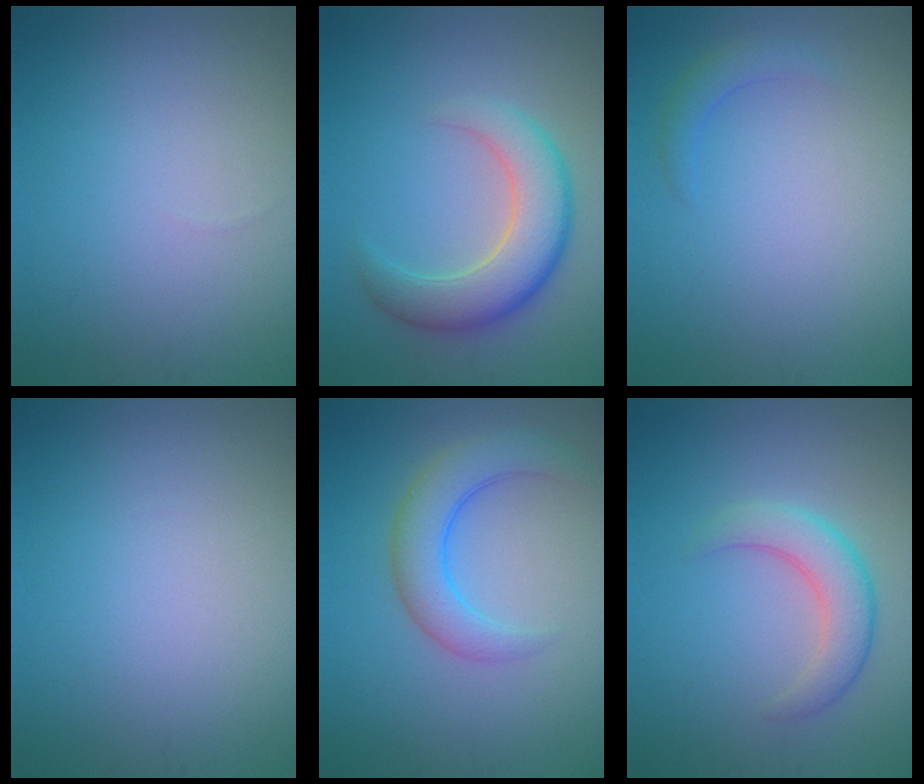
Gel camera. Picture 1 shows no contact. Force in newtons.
{"total": 6.0, "press": 5.9, "slide": 0.3}
{"total": 1.4, "press": 1.4, "slide": 0.0}
{"total": 0.0}
{"total": 4.2, "press": 4.2, "slide": 0.3}
{"total": 3.7, "press": 3.7, "slide": 0.3}